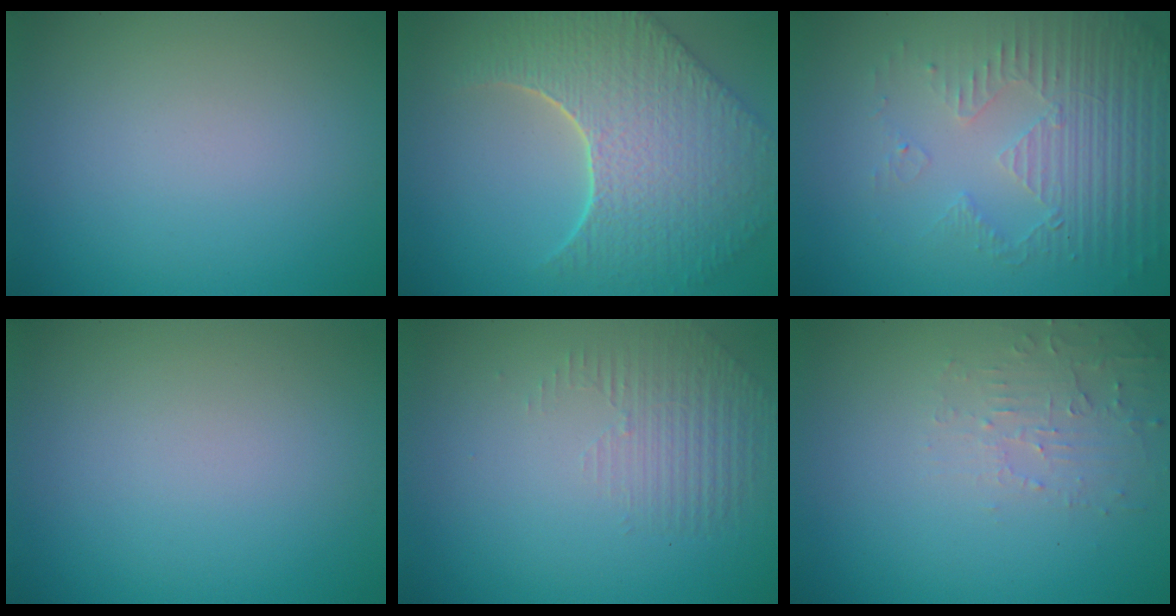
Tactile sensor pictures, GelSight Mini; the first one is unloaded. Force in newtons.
{"total": 9.4, "press": 6.6, "slide": 6.6}
{"total": 5.4, "press": 3.6, "slide": 4.0}
{"total": 0.0}
{"total": 1.3, "press": 0.5, "slide": 1.2}
{"total": 2.4, "press": 2.3, "slide": 0.6}